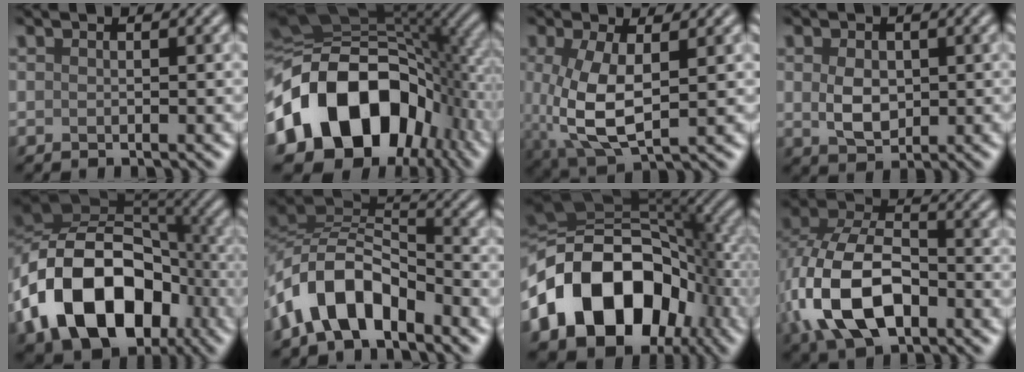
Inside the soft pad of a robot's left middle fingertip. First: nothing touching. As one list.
[{"total": 17.3, "force": [-4.2, 12.5, 11.2], "torque": [-0.192, -0.003, -0.085]}, {"total": 6.5, "force": [0.1, 2.9, 5.8], "torque": [-0.140, -0.010, 0.008]}, {"total": 3.1, "force": [0.2, 2.2, 2.2], "torque": [-0.047, -0.003, 0.007]}, {"total": 15.8, "force": [-5.7, 10.9, 9.9], "torque": [-0.186, -0.013, -0.105]}, {"total": 7.8, "force": [-4.7, 4.0, 4.8], "torque": [-0.075, 0.007, -0.097]}, {"total": 16.4, "force": [-5.4, 11.5, 10.5], "torque": [-0.181, 0.005, -0.106]}, {"total": 10.3, "force": [-3.0, 6.2, 7.7], "torque": [-0.175, -0.004, -0.065]}]